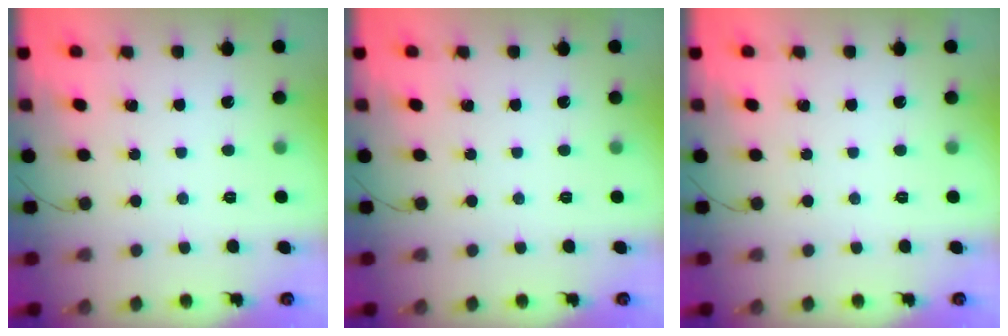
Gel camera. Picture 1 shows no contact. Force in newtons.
{"total": 0.0}
{"total": 0.0}